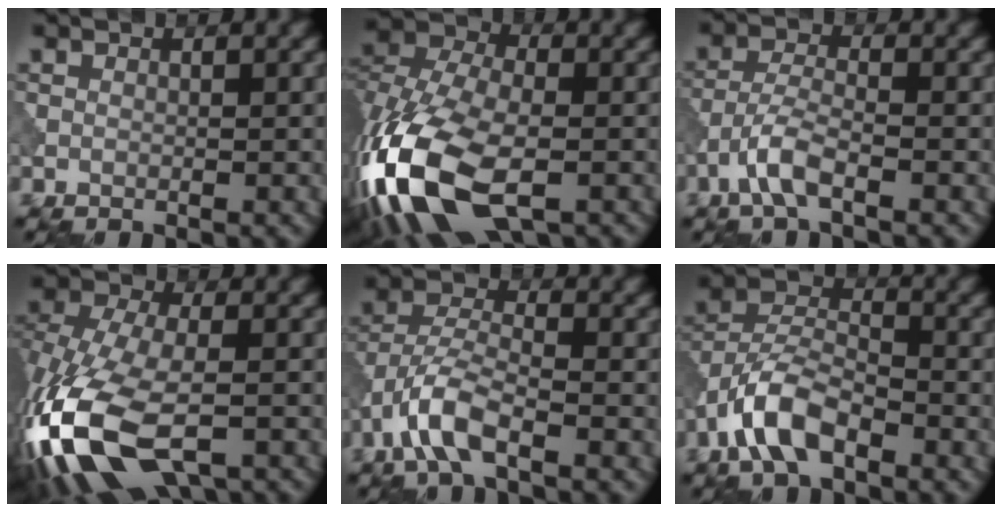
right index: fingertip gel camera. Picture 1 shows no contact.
{"total": 16.6, "force": [-7.2, 9.1, 11.9], "torque": [-0.282, -0.028, -0.135]}
{"total": 3.5, "force": [-2.1, 0.9, 2.6], "torque": [-0.061, 0.006, -0.051]}
{"total": 14.9, "force": [-6.4, 7.4, 11.3], "torque": [-0.275, -0.030, -0.120]}
{"total": 5.3, "force": [-3.0, 1.8, 4.0], "torque": [-0.084, 0.005, -0.068]}
{"total": 5.8, "force": [-3.5, 2.6, 4.0], "torque": [-0.075, 0.011, -0.074]}